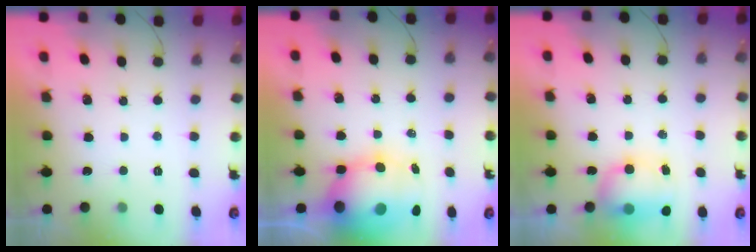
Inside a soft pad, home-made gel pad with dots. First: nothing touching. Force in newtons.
{"total": 11.9, "press": 11.4, "slide": 3.2}
{"total": 11.1, "press": 8.8, "slide": 6.8}